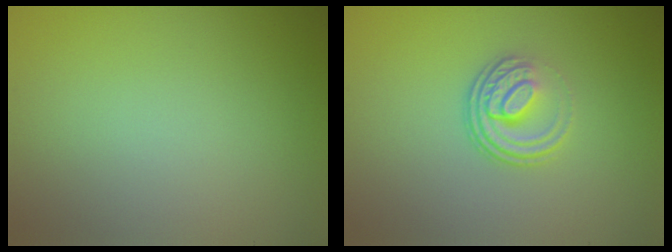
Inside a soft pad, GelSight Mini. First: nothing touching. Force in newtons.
{"total": 3.6, "press": 2.5, "slide": 2.6}